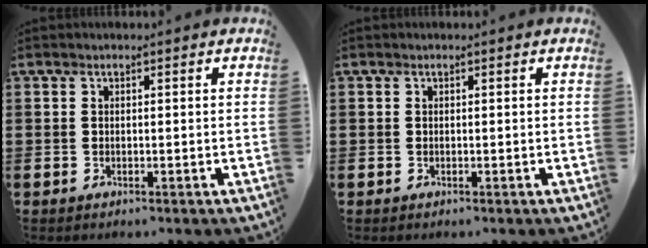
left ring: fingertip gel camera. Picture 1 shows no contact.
{"total": 0.0}